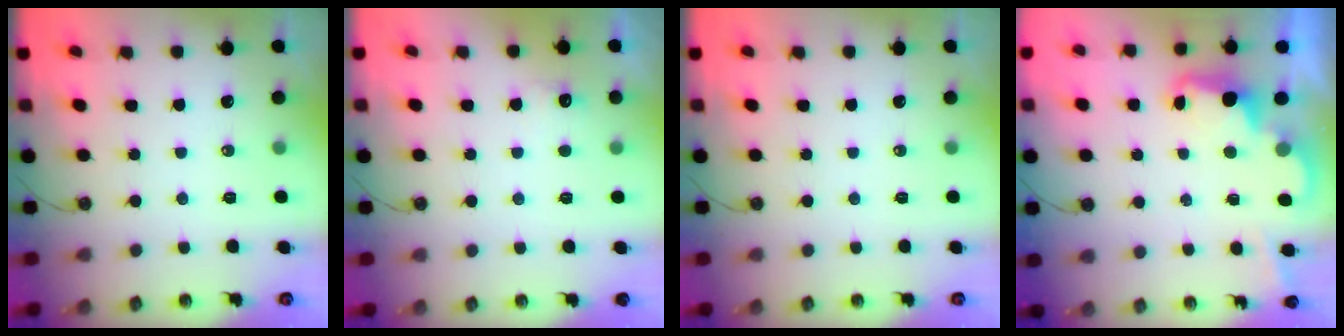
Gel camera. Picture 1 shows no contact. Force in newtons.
{"total": 3.7, "press": 3.6, "slide": 1.0}
{"total": 0.0}
{"total": 2.6, "press": 2.5, "slide": 0.6}